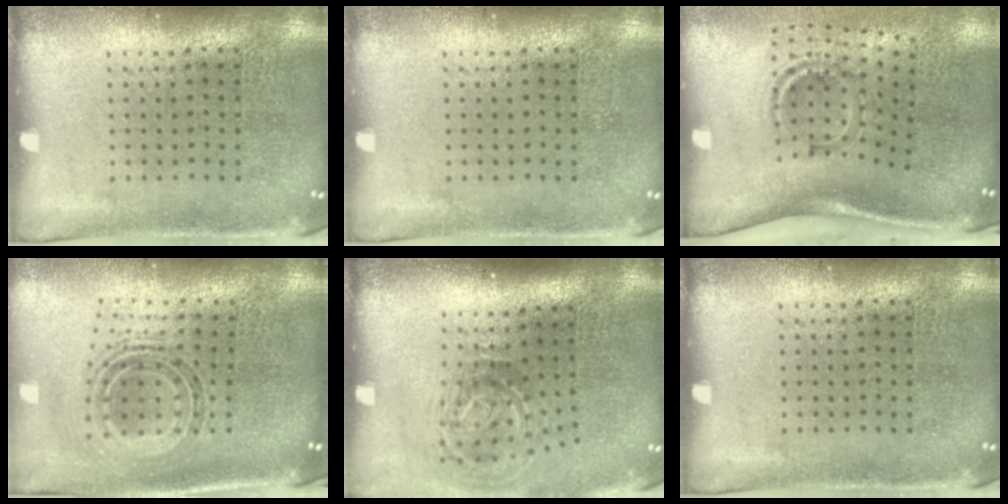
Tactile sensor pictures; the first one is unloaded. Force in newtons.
{"total": 0.0}
{"total": 1.9, "press": 1.2, "slide": 1.5}
{"total": 1.0, "press": 0.9, "slide": 0.5}
{"total": 2.1, "press": 1.2, "slide": 1.6}
{"total": 0.0}